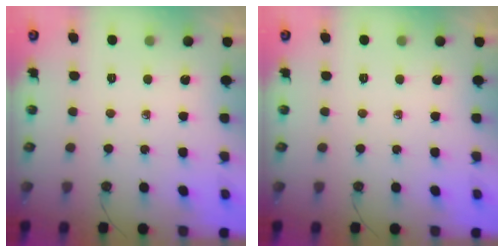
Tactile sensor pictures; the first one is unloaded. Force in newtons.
{"total": 0.0}